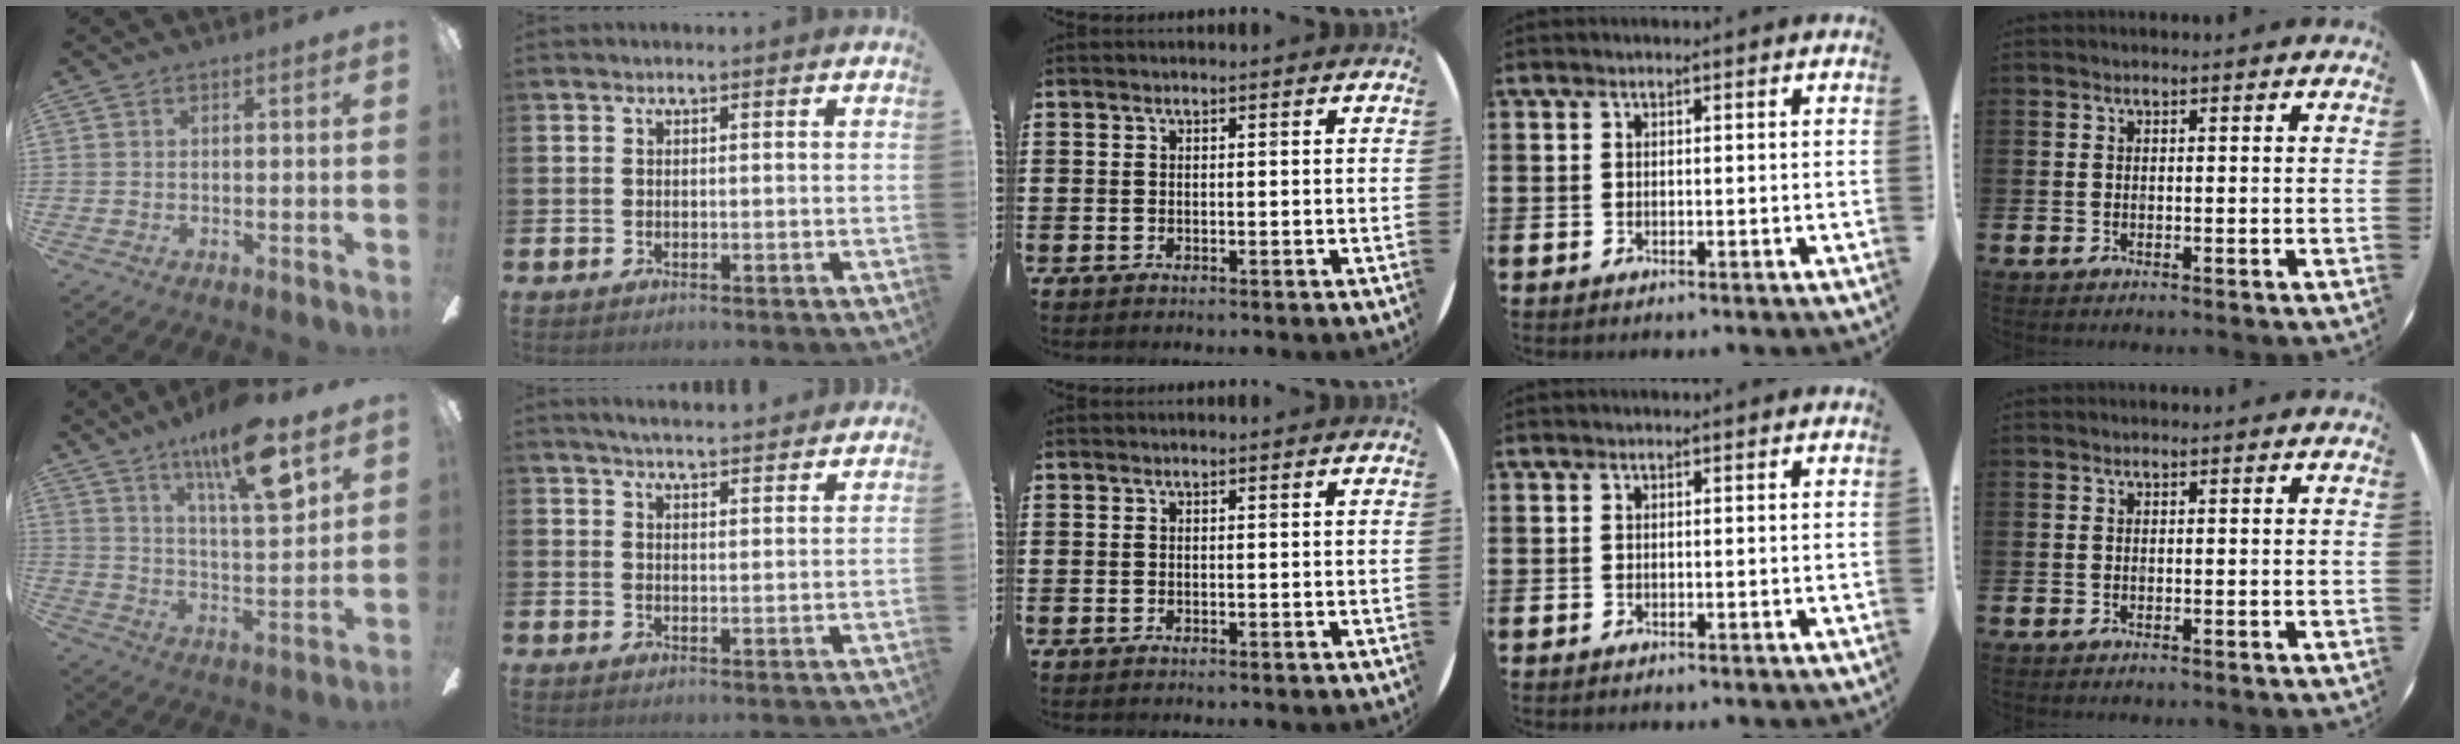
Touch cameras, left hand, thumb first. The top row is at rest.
{"thumb": {"total": 16.8, "force": [10.7, 4.4, 12.2], "torque": [-0.198, -0.050, 0.169]}, "index": {"total": 4.3, "force": [4.3, 0.0, 0.6], "torque": [-0.023, -0.024, 0.077]}}